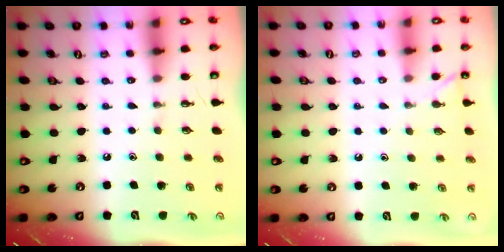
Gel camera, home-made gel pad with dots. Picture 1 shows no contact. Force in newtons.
{"total": 2.2, "press": 2.2, "slide": 0.3}